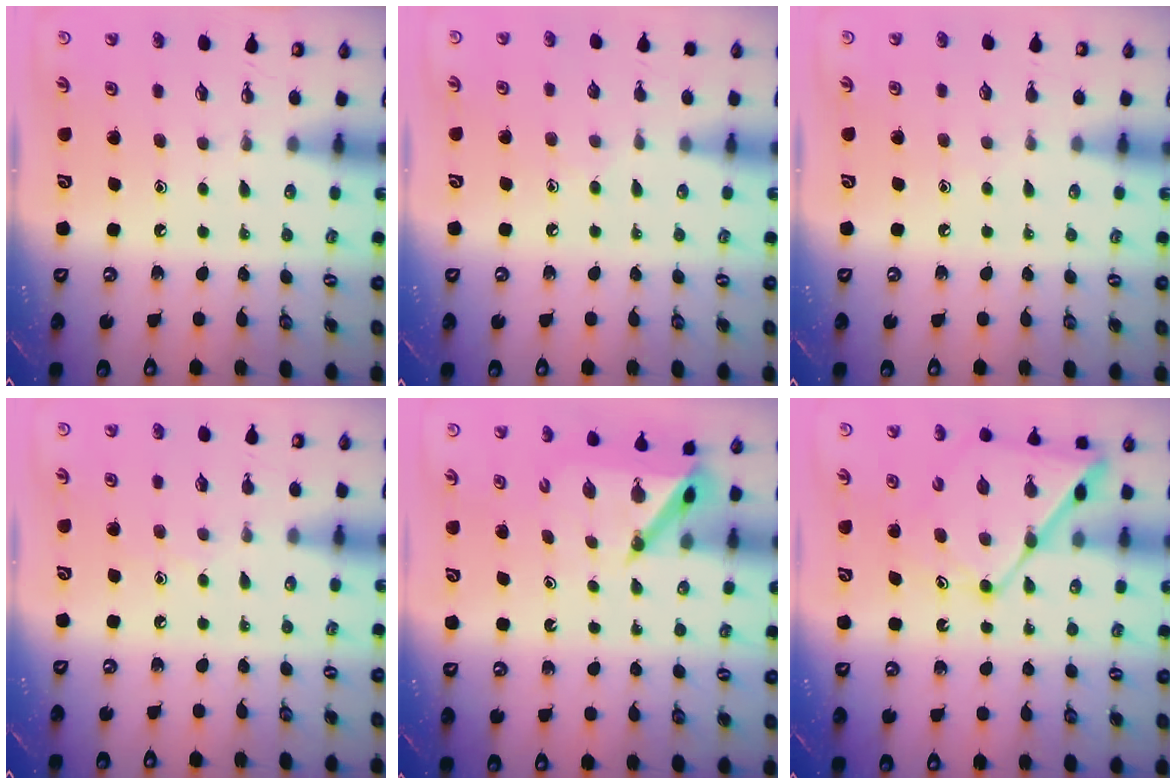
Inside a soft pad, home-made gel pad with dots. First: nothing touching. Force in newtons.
{"total": 7.9, "press": 7.9, "slide": 0.8}
{"total": 3.7, "press": 3.7, "slide": 0.4}
{"total": 4.9, "press": 4.9, "slide": 0.6}
{"total": 5.1, "press": 5.0, "slide": 0.3}
{"total": 12.8, "press": 12.8, "slide": 1.1}